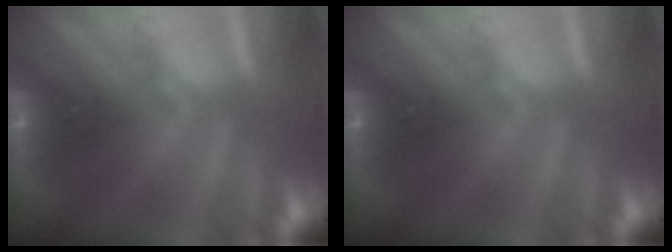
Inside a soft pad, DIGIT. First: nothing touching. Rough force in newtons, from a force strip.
{"total": 0.0}